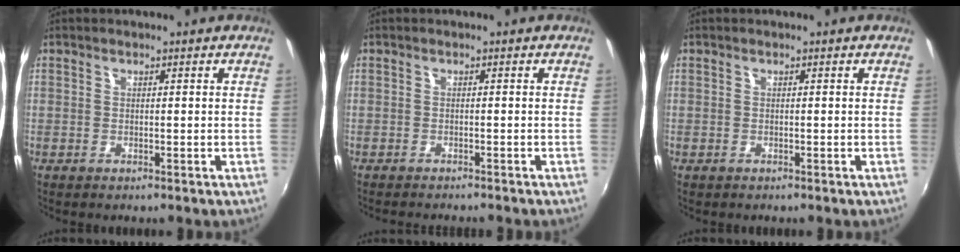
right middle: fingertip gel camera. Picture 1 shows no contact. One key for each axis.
{"total": 3.1, "fx": -2.9, "fy": 0.3, "fz": 1.0, "tx": -0.028, "ty": -0.014, "tz": -0.048}
{"total": 0.0}